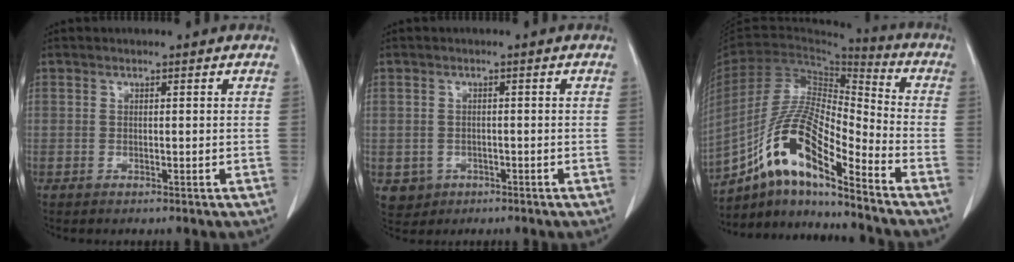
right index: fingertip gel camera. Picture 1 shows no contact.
{"total": 3.1, "force": [-1.0, 2.9, 0.4], "torque": [-0.002, 0.006, -0.007]}
{"total": 15.7, "force": [-10.0, 2.4, 11.8], "torque": [-0.231, 0.004, -0.180]}